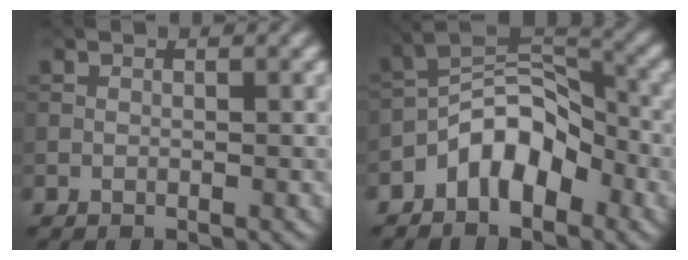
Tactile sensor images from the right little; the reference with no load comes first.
{"total": 5.8, "force": [-3.1, 3.3, 3.7], "torque": [-0.050, 0.016, -0.067]}